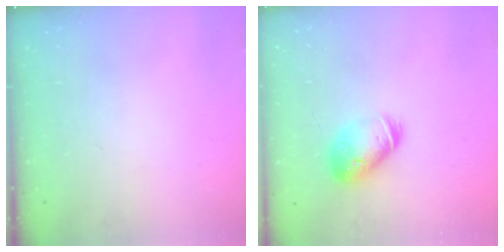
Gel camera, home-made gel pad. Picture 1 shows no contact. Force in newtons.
{"total": 12.3, "press": 12.2, "slide": 1.9}